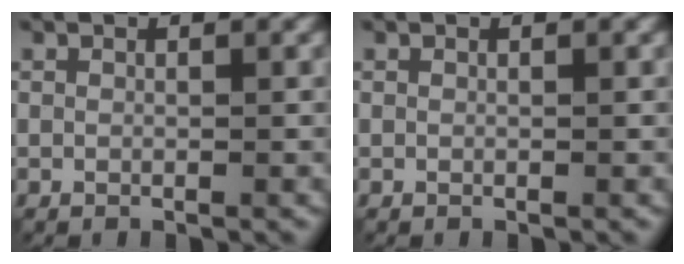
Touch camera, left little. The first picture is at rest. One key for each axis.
{"total": 0.0}